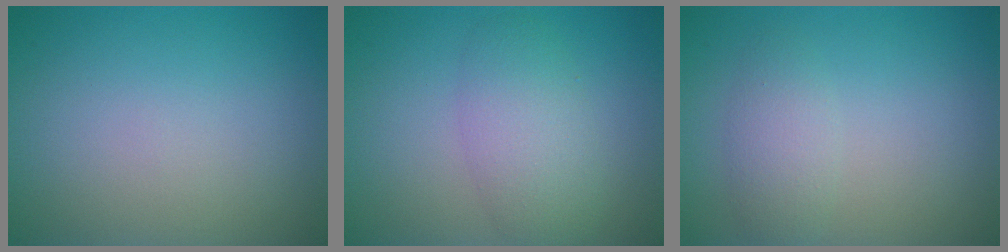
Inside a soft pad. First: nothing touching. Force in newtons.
{"total": 3.9, "press": 3.9, "slide": 0.1}
{"total": 2.2, "press": 2.2, "slide": 0.1}